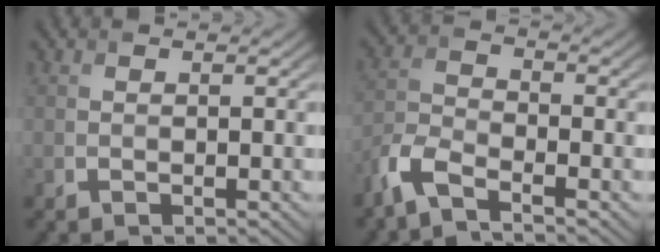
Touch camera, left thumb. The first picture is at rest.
{"total": 5.1, "force": [-3.9, 1.4, 3.0], "torque": [-0.075, -0.008, -0.095]}